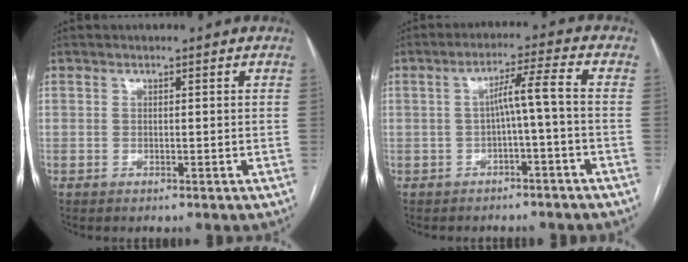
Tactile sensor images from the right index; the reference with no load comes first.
{"total": 5.1, "force": [-1.1, -0.5, 4.9], "torque": [-0.081, 0.023, -0.015]}